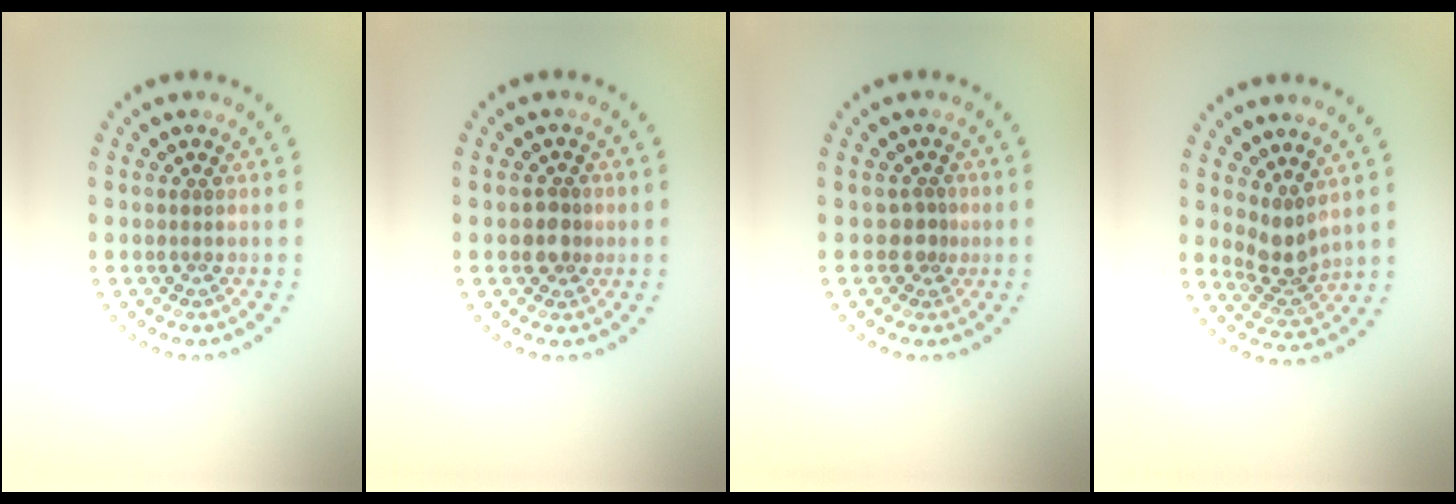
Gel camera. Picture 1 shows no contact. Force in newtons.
{"total": 1.9, "press": 1.6, "slide": 1.0}
{"total": 1.2, "press": 0.8, "slide": 0.9}
{"total": 2.7, "press": 2.1, "slide": 1.8}